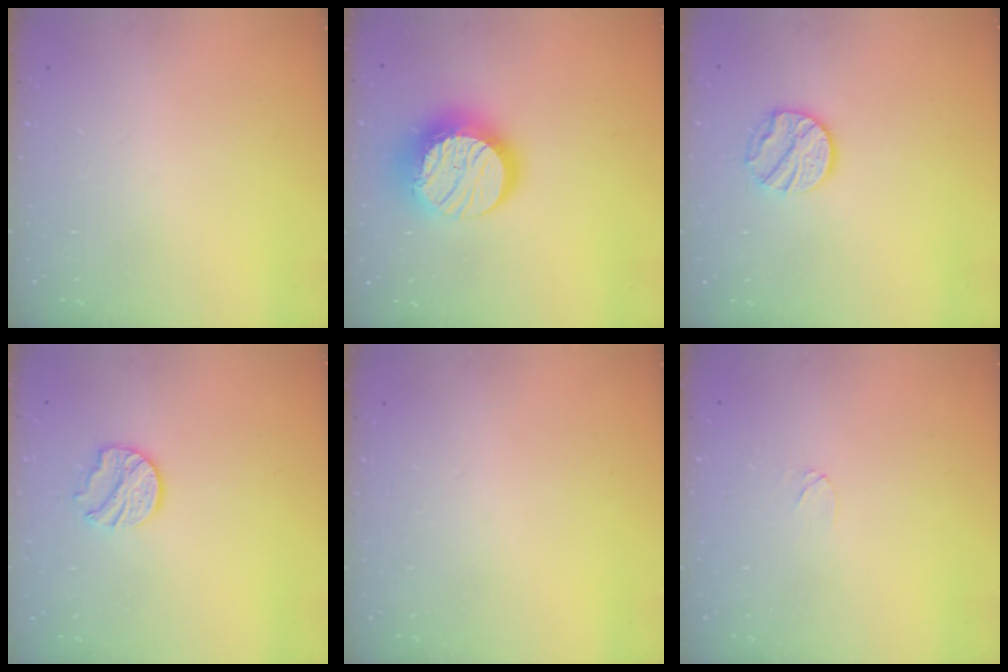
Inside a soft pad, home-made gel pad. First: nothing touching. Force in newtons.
{"total": 17.8, "press": 17.8, "slide": 1.2}
{"total": 10.6, "press": 10.6, "slide": 0.9}
{"total": 10.2, "press": 10.1, "slide": 0.7}
{"total": 0.0}
{"total": 3.5, "press": 3.5, "slide": 0.3}